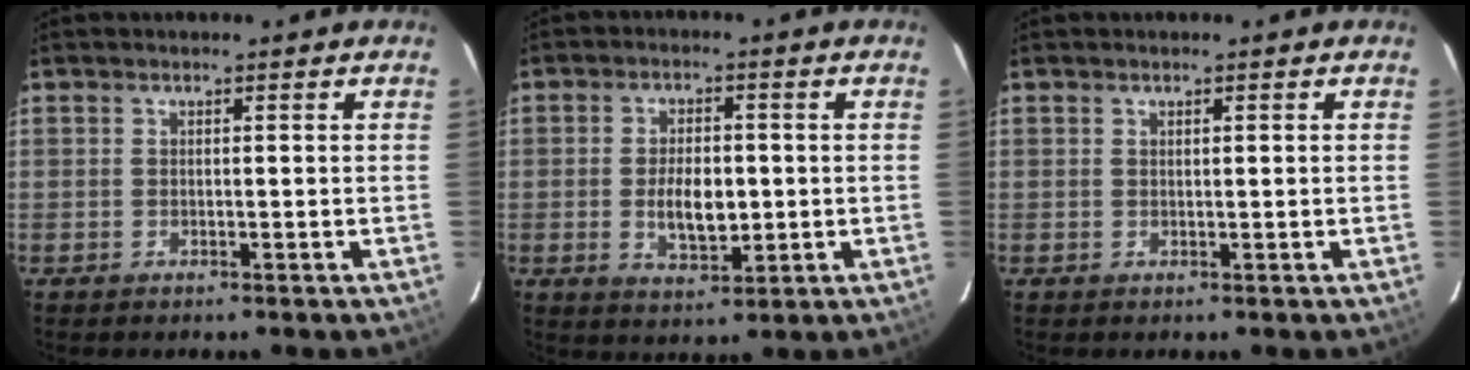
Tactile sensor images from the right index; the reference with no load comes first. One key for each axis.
{"total": 7.4, "fx": -0.7, "fy": 3.9, "fz": 6.3, "tx": -0.119, "ty": -0.004, "tz": -0.007}
{"total": 0.6, "fx": 0.3, "fy": 0.2, "fz": 0.5, "tx": -0.007, "ty": 0.004, "tz": 0.006}